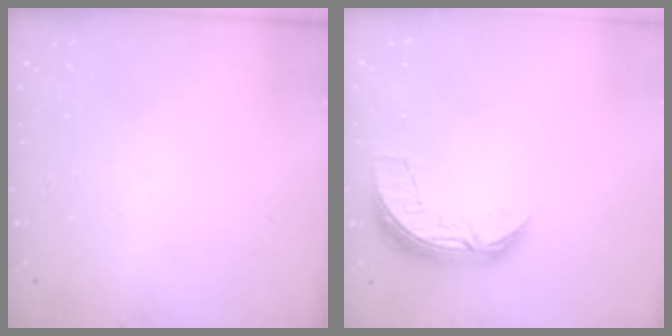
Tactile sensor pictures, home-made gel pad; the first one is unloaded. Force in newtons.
{"total": 7.3, "press": 7.3, "slide": 0.4}